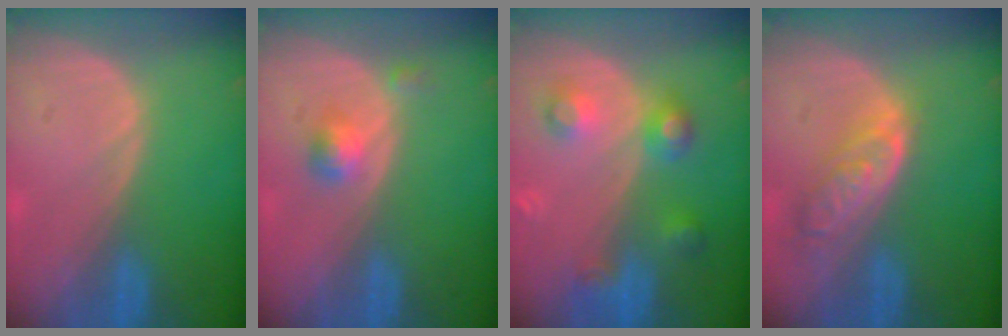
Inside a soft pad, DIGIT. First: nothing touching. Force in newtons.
{"total": 2.6, "press": 2.4, "slide": 1.1}
{"total": 5.6, "press": 5.6, "slide": 0.3}
{"total": 6.4, "press": 5.8, "slide": 2.7}